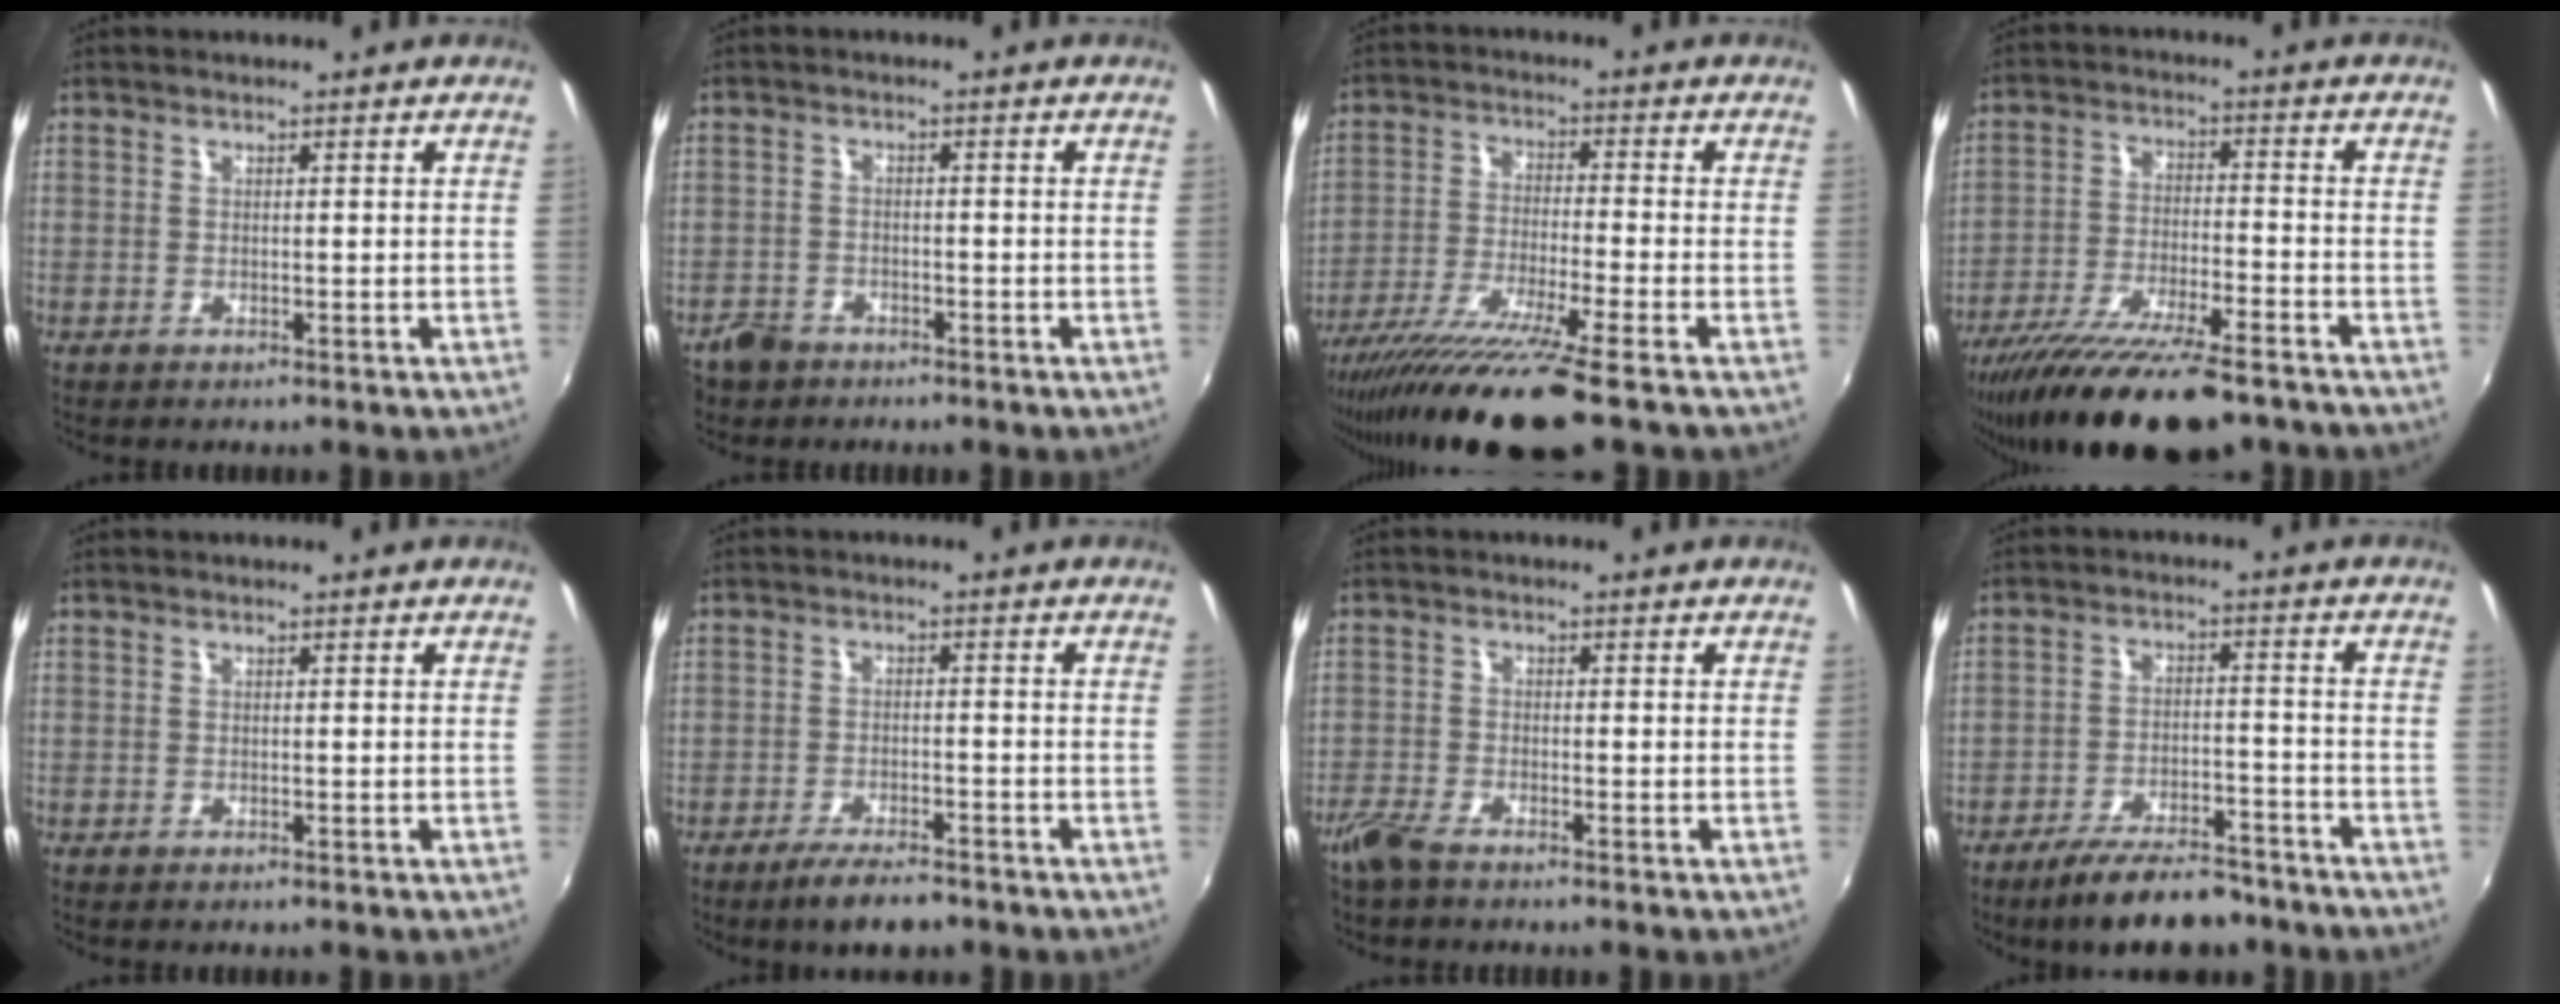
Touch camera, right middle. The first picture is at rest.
{"total": 4.3, "force": [-3.1, 2.9, 1.0], "torque": [-0.037, 0.003, -0.056]}
{"total": 14.5, "force": [-11.5, -0.9, 8.9], "torque": [-0.180, -0.044, -0.202]}
{"total": 19.4, "force": [-15.3, 4.1, 11.3], "torque": [-0.218, -0.048, -0.251]}
{"total": 0.0}
{"total": 6.3, "force": [-5.0, 1.6, 3.5], "torque": [-0.081, -0.009, -0.085]}
{"total": 4.1, "force": [-3.4, 1.0, 2.0], "torque": [-0.056, -0.010, -0.071]}
{"total": 12.7, "force": [-10.5, 3.7, 6.2], "torque": [-0.122, -0.005, -0.159]}